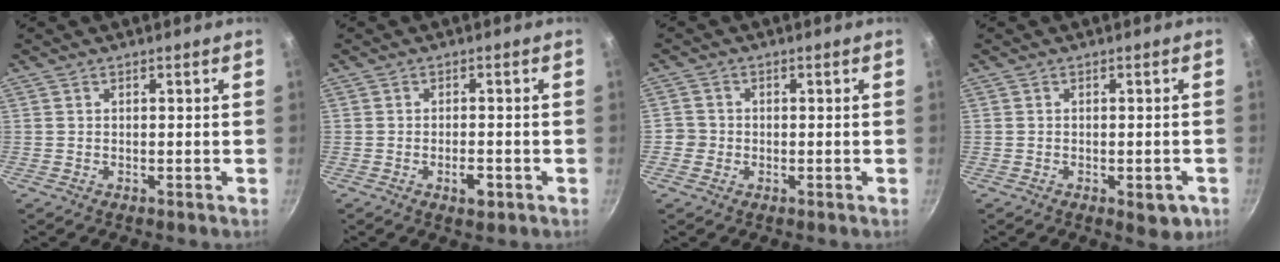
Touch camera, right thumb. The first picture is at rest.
{"total": 3.3, "force": [-1.5, 1.4, 2.6], "torque": [-0.035, 0.009, -0.022]}
{"total": 2.6, "force": [-0.9, 2.4, 0.5], "torque": [0.004, 0.012, -0.019]}
{"total": 4.5, "force": [-1.8, 2.2, 3.4], "torque": [-0.022, 0.009, -0.019]}